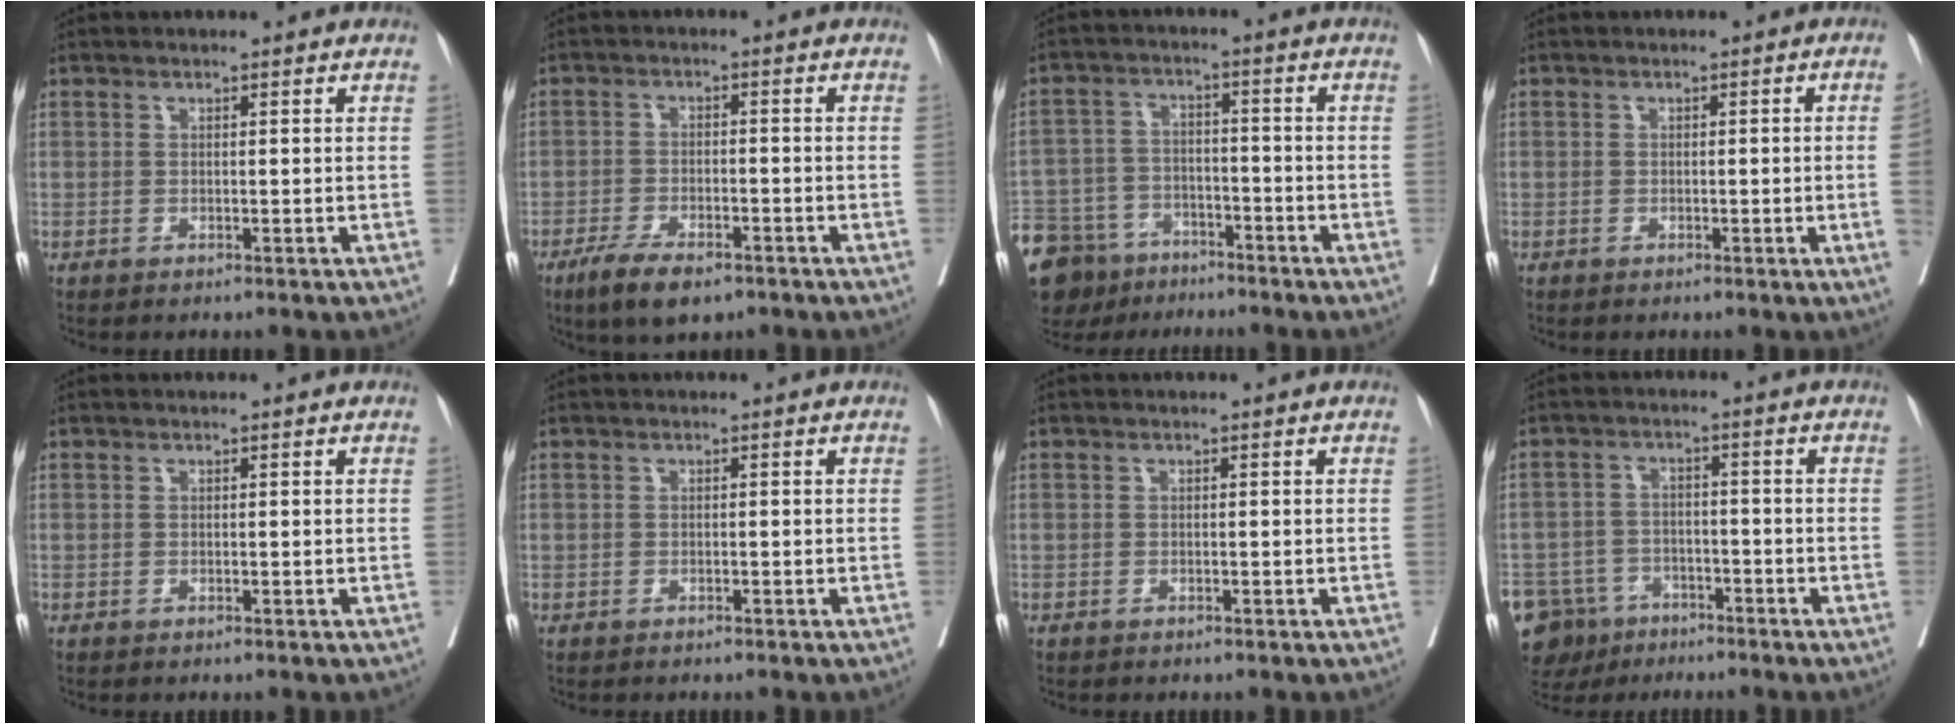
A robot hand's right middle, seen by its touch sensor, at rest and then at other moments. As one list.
[{"total": 7.2, "force": [-5.1, 2.4, 4.6], "torque": [-0.081, -0.009, -0.084]}, {"total": 15.9, "force": [-11.8, 9.2, 5.5], "torque": [-0.138, 0.005, -0.185]}, {"total": 3.2, "force": [-0.5, -0.7, 3.0], "torque": [-0.045, 0.000, 0.000]}, {"total": 0.0}, {"total": 0.5, "force": [-0.4, 0.4, 0.0], "torque": [-0.007, 0.004, -0.006]}, {"total": 0.0}, {"total": 11.0, "force": [-7.6, 7.5, 2.7], "torque": [-0.065, 0.004, -0.119]}]